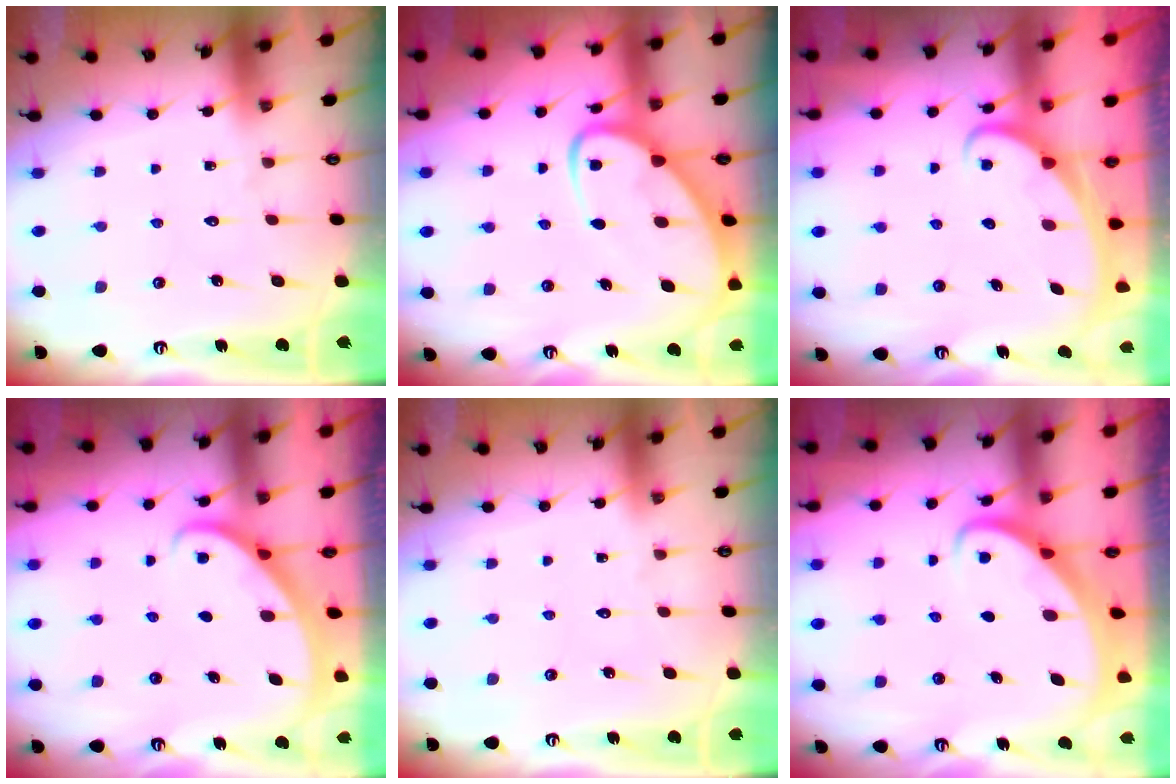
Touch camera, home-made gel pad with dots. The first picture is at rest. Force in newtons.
{"total": 8.4, "press": 8.4, "slide": 0.8}
{"total": 2.2, "press": 2.2, "slide": 0.2}
{"total": 2.2, "press": 2.2, "slide": 0.2}
{"total": 0.0}
{"total": 2.6, "press": 2.6, "slide": 0.3}